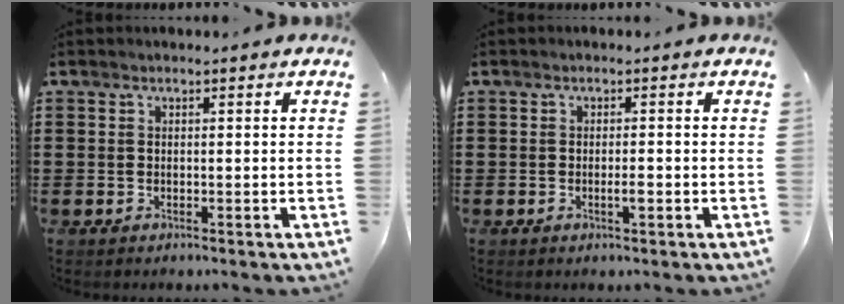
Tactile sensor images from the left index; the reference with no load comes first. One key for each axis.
{"total": 1.6, "fx": -0.4, "fy": 0.3, "fz": 1.5, "tx": -0.027, "ty": -0.002, "tz": -0.006}